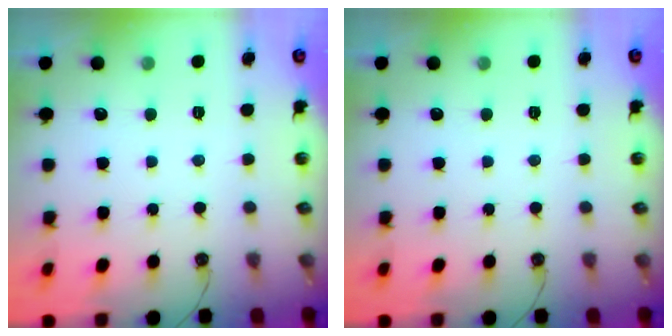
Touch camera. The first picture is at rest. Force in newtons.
{"total": 0.0}